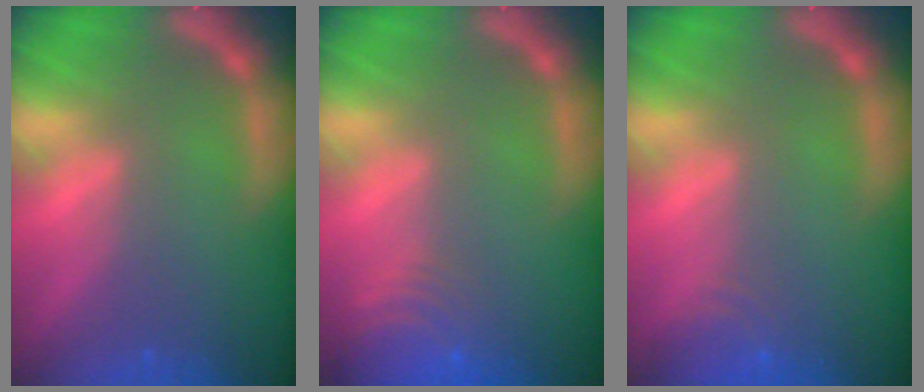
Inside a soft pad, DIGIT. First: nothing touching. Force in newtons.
{"total": 7.0}
{"total": 3.0}